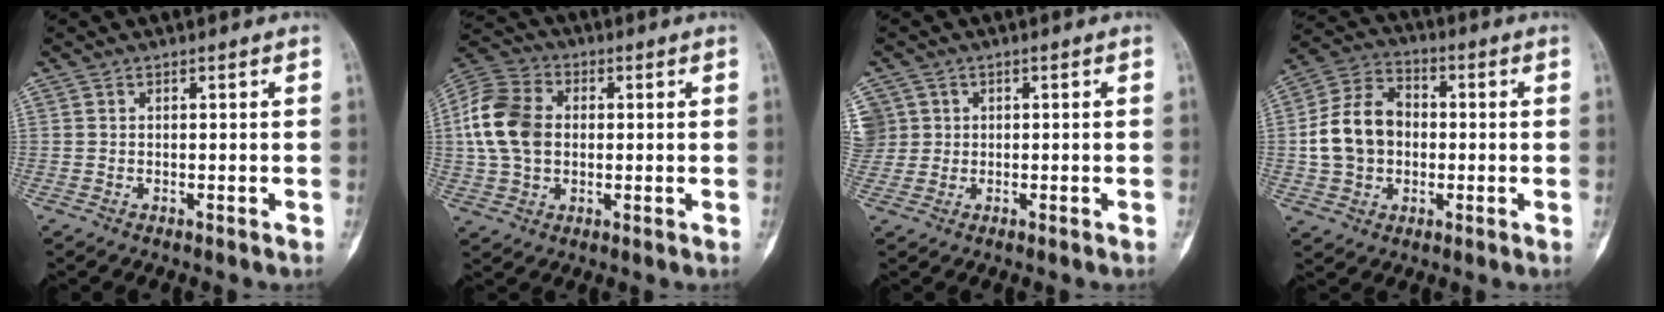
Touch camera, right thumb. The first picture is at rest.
{"total": 12.9, "force": [0.9, 9.4, 8.8], "torque": [-0.167, 0.020, 0.011]}
{"total": 5.4, "force": [1.1, 5.2, 0.7], "torque": [0.002, 0.020, 0.025]}
{"total": 12.7, "force": [-0.5, 9.9, 7.9], "torque": [-0.129, 0.027, -0.014]}